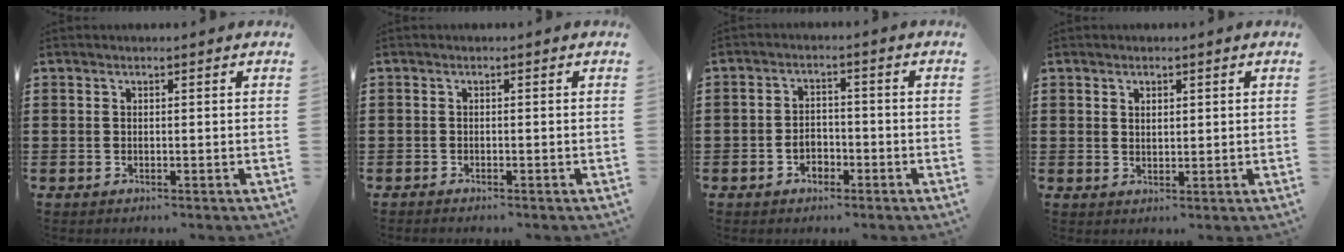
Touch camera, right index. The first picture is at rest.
{"total": 0.6, "force": [-0.6, 0.2, 0.0], "torque": [0.000, 0.001, -0.012]}
{"total": 2.9, "force": [-1.4, 2.0, 1.7], "torque": [-0.037, 0.001, -0.028]}
{"total": 1.4, "force": [1.0, 0.8, 0.5], "torque": [-0.011, 0.005, 0.018]}